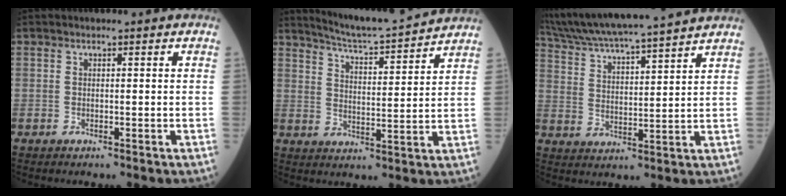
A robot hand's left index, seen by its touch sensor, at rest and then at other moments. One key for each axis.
{"total": 12.7, "fx": 12.1, "fy": -0.4, "fz": 3.8, "tx": -0.071, "ty": 0.006, "tz": 0.177}
{"total": 19.4, "fx": 17.5, "fy": 0.1, "fz": 8.2, "tx": -0.156, "ty": 0.014, "tz": 0.282}